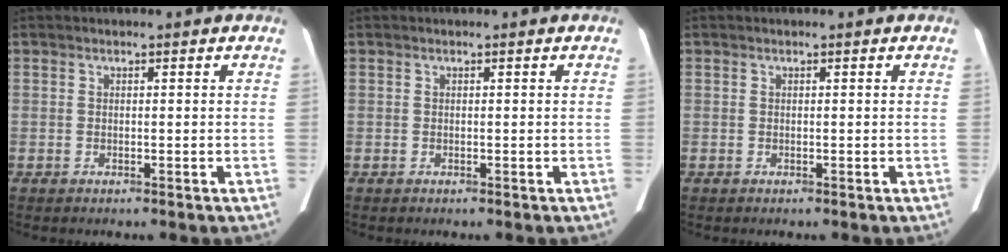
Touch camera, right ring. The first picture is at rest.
{"total": 0.0}
{"total": 0.0}